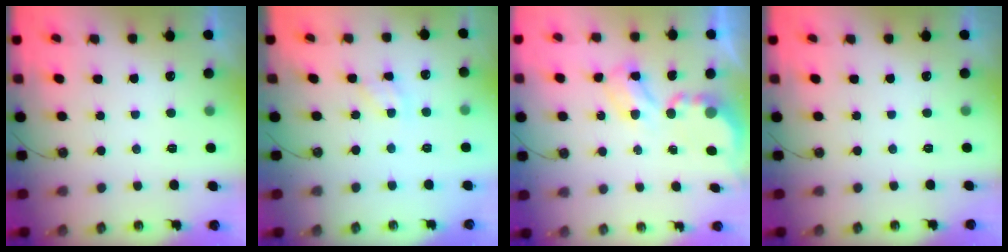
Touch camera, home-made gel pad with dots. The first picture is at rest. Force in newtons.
{"total": 4.0, "press": 4.0, "slide": 0.2}
{"total": 4.9, "press": 4.9, "slide": 0.4}
{"total": 0.0}